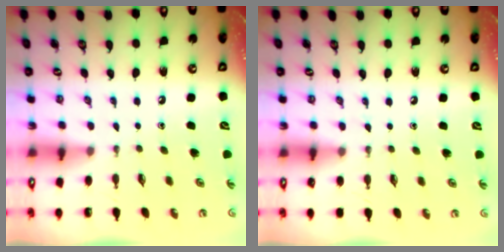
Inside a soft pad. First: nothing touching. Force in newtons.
{"total": 3.8, "press": 3.7, "slide": 0.5}